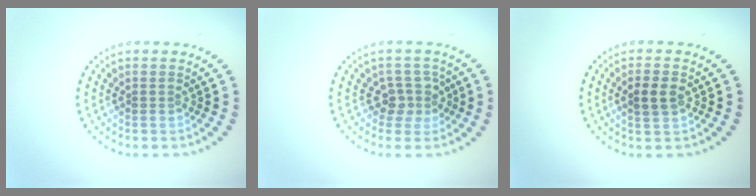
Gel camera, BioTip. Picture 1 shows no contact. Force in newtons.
{"total": 2.2, "press": 1.9, "slide": 1.2}
{"total": 2.2, "press": 2.2, "slide": 0.2}